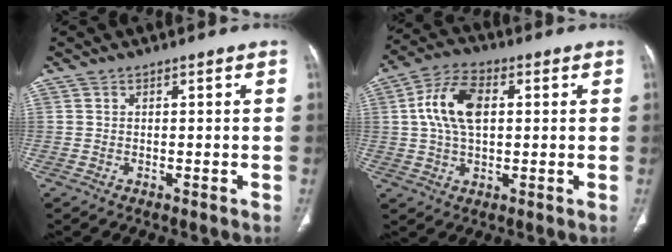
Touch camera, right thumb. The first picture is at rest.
{"total": 10.8, "force": [1.8, 6.2, 8.7], "torque": [-0.168, 0.015, 0.029]}